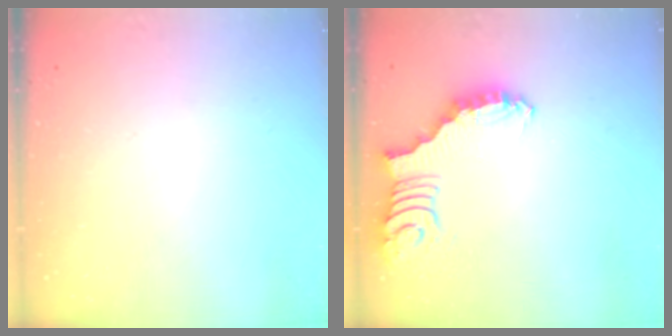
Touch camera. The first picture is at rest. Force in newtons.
{"total": 2.5, "press": 2.5, "slide": 0.5}